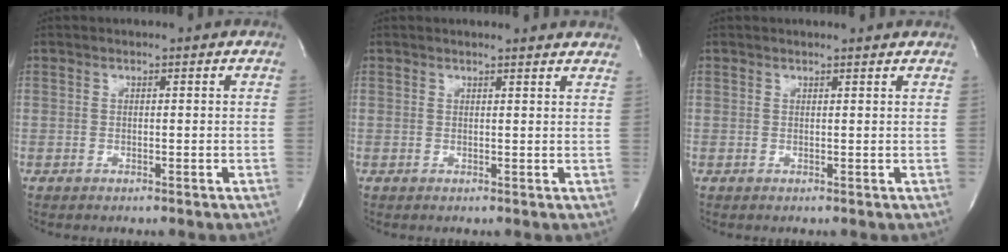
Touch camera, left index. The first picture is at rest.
{"total": 5.6, "force": [5.4, 0.4, 1.5], "torque": [-0.019, -0.004, 0.038]}
{"total": 1.9, "force": [1.8, 0.0, 0.5], "torque": [-0.014, 0.000, 0.014]}